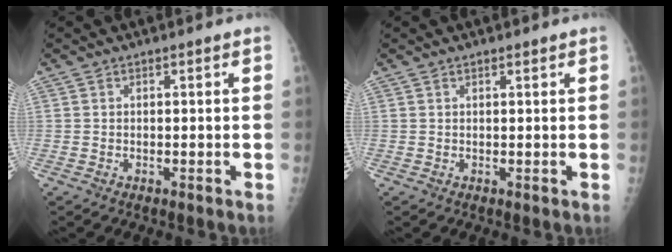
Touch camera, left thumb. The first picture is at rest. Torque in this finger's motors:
{"motor_torque": [-0.36, -0.19, -0.23, -0.27, 0.01]}